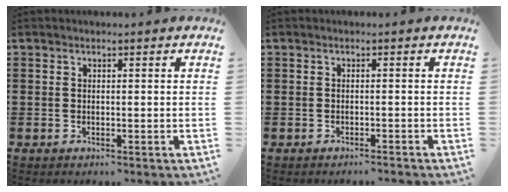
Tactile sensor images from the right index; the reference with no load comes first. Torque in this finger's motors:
{"motor_torque": [0.11, -0.07, 0.03, -0.01]}